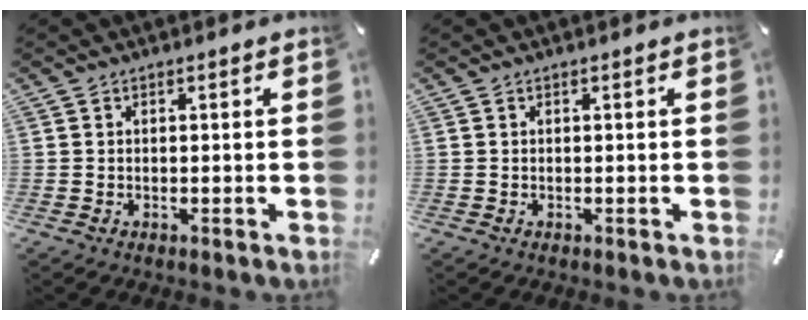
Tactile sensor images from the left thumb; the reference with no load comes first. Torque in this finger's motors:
{"motor_torque": [-0.04, 0.04, 0.01, 0.01, 0.00]}